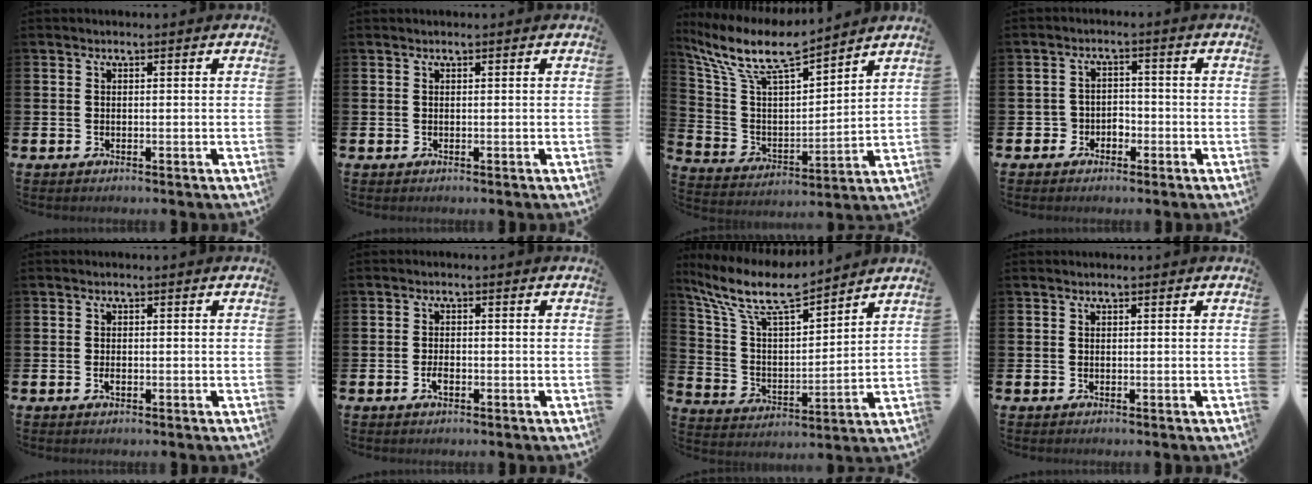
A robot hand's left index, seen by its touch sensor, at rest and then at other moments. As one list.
[{"total": 0.0}, {"total": 9.5, "force": [8.2, 2.0, 4.3], "torque": [-0.129, -0.051, 0.140]}, {"total": 2.8, "force": [-1.9, 2.0, 0.2], "torque": [-0.017, 0.008, -0.043]}, {"total": 0.9, "force": [-0.2, 0.4, 0.7], "torque": [-0.017, 0.002, -0.004]}, {"total": 1.7, "force": [-0.7, 0.9, 1.3], "torque": [-0.020, -0.001, -0.014]}, {"total": 10.2, "force": [8.6, 2.4, 4.8], "torque": [-0.137, -0.044, 0.152]}, {"total": 0.0}]